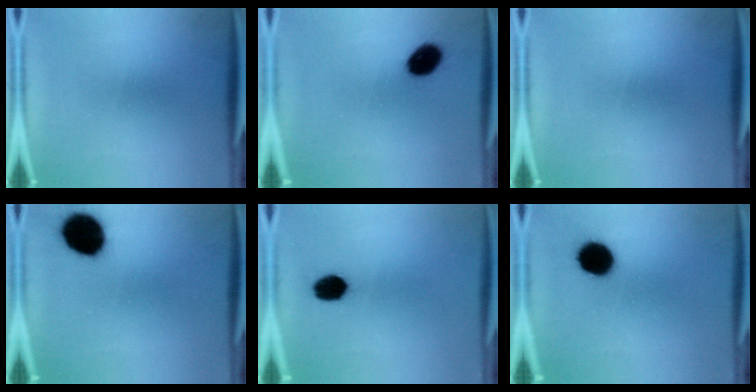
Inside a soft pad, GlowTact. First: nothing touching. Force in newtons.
{"total": 7.7}
{"total": 0.0}
{"total": 14.1}
{"total": 5.8}
{"total": 10.0}